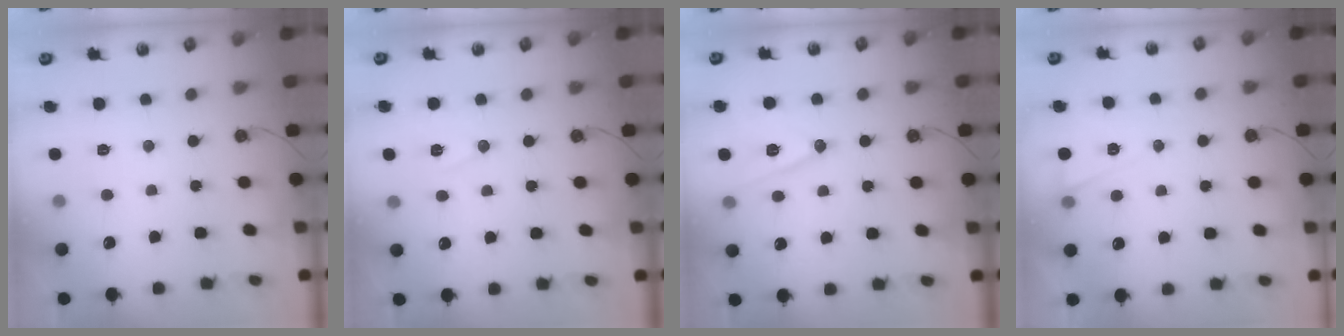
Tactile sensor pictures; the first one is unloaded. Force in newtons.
{"total": 7.7, "press": 6.4, "slide": 4.3}
{"total": 11.5, "press": 11.1, "slide": 3.2}
{"total": 5.2, "press": 3.1, "slide": 4.2}